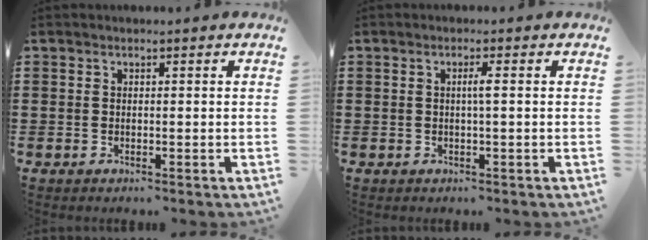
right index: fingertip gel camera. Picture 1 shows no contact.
{"total": 1.6, "force": [0.1, -0.1, 1.6], "torque": [-0.030, -0.001, -0.002]}